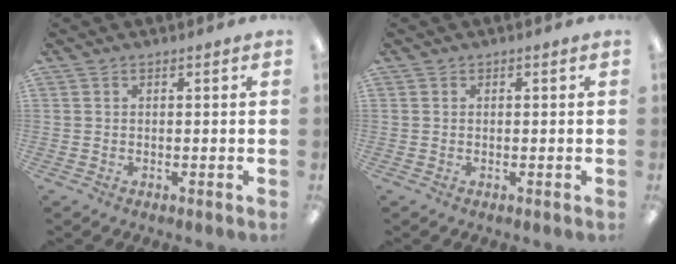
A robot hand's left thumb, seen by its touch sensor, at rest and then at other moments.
{"total": 0.0}